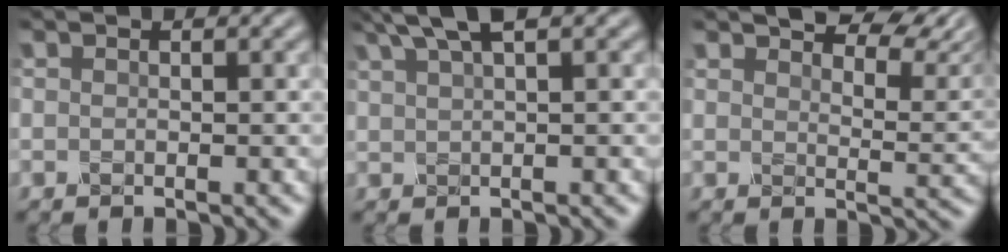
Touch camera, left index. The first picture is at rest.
{"total": 3.0, "force": [2.4, -0.1, 1.7], "torque": [-0.027, 0.014, 0.048]}
{"total": 7.1, "force": [5.4, 2.2, 4.0], "torque": [-0.046, 0.021, 0.075]}